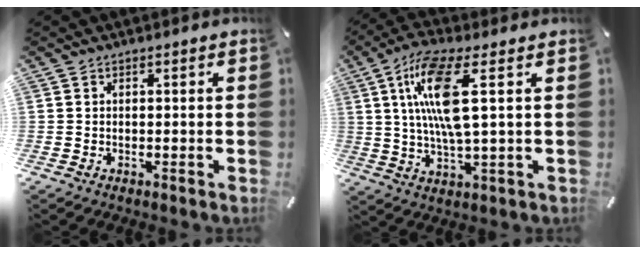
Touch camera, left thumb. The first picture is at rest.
{"total": 13.1, "force": [3.4, 2.9, 12.3], "torque": [-0.260, -0.008, 0.053]}